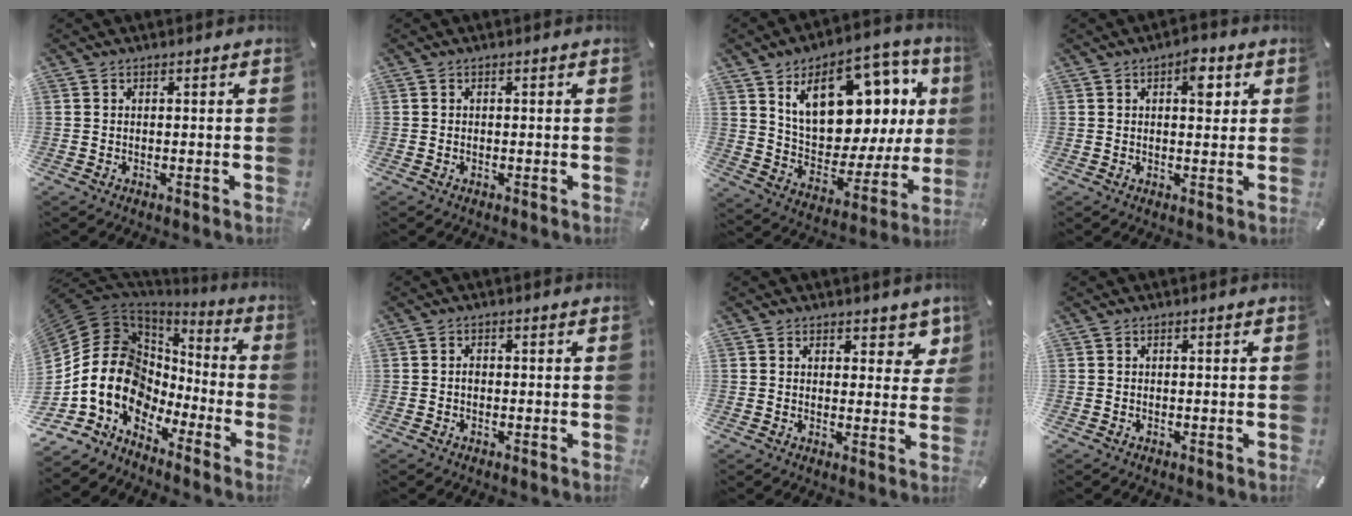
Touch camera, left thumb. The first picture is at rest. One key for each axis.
{"total": 0.9, "fx": -0.2, "fy": 0.5, "fz": 0.7, "tx": -0.015, "ty": -0.002, "tz": -0.004}
{"total": 18.8, "fx": 9.1, "fy": 11.2, "fz": 12.0, "tx": -0.178, "ty": -0.060, "tz": 0.155}
{"total": 5.4, "fx": 1.9, "fy": 3.0, "fz": 4.1, "tx": -0.031, "ty": -0.013, "tz": 0.019}
{"total": 14.9, "fx": -3.5, "fy": 12.2, "fz": 7.8, "tx": -0.190, "ty": -0.012, "tz": -0.067}
{"total": 0.9, "fx": -0.2, "fy": 0.6, "fz": 0.6, "tx": -0.014, "ty": 0.001, "tz": -0.004}
{"total": 6.0, "fx": 3.7, "fy": 3.9, "fz": 2.8, "tx": -0.010, "ty": -0.023, "tz": 0.058}
{"total": 0.0}